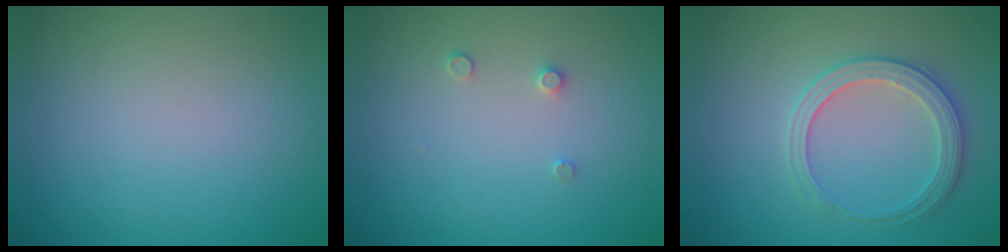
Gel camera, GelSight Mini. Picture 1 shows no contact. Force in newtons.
{"total": 0.8, "press": 0.8, "slide": 0.0}
{"total": 3.0, "press": 2.9, "slide": 0.2}